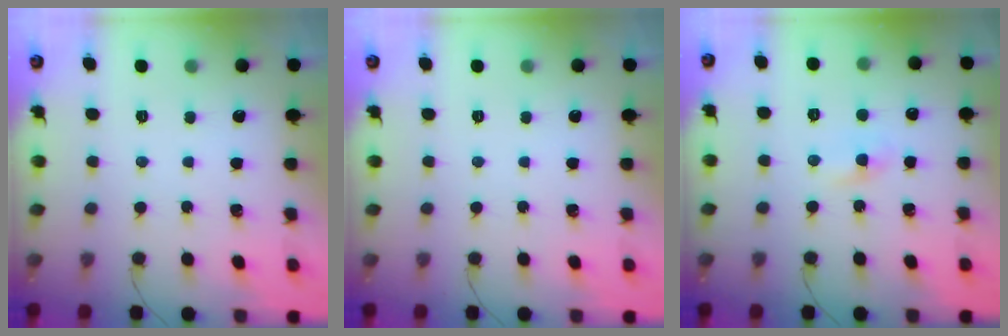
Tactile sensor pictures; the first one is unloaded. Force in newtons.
{"total": 0.0}
{"total": 1.2, "press": 1.0, "slide": 0.7}